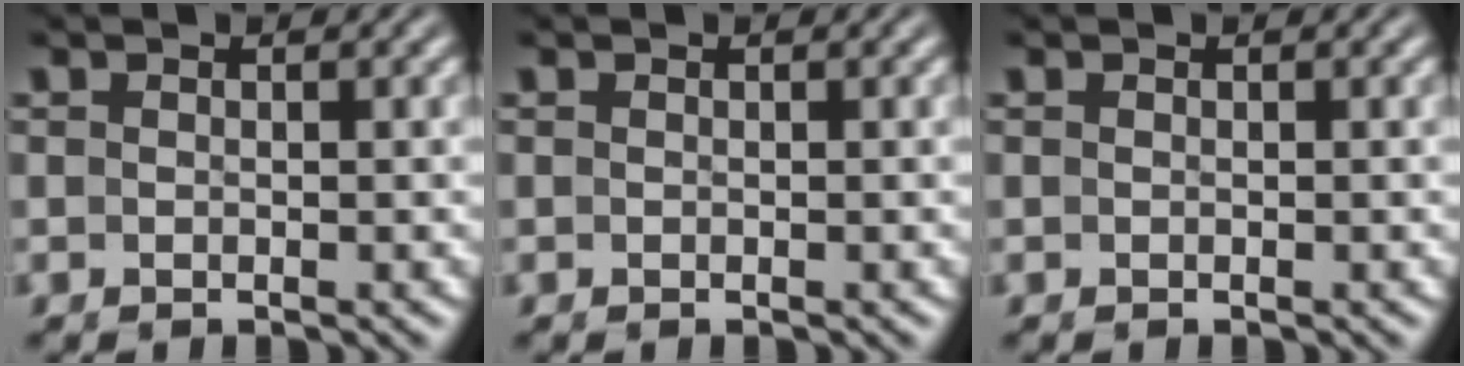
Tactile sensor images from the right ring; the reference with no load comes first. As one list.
[{"total": 0.0}, {"total": 0.0}]